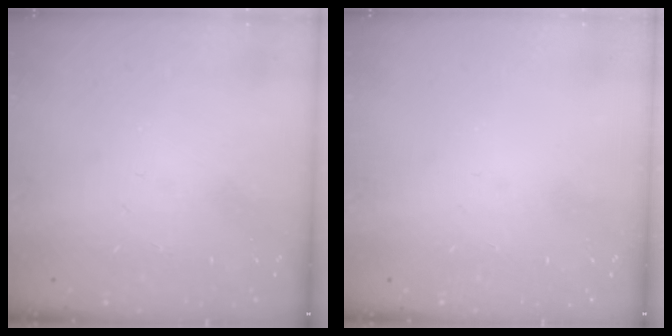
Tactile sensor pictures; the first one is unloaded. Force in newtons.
{"total": 0.0}